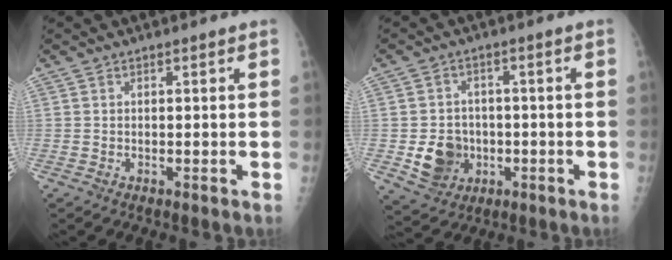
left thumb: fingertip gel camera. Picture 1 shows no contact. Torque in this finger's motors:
{"motor_torque": [0.61, 0.68, 0.29, -0.07, 0.01]}